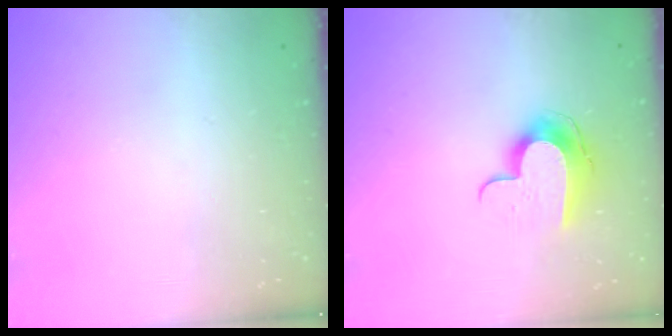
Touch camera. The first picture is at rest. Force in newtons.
{"total": 10.2, "press": 10.2, "slide": 0.2}